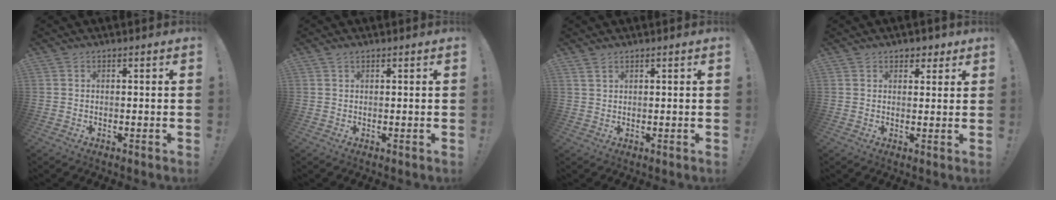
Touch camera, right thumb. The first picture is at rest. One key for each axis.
{"total": 0.8, "fx": 0.6, "fy": 0.4, "fz": 0.3, "tx": -0.006, "ty": -0.001, "tz": 0.012}
{"total": 2.0, "fx": 1.5, "fy": 0.8, "fz": 1.1, "tx": -0.026, "ty": -0.001, "tz": 0.031}
{"total": 3.3, "fx": 2.1, "fy": 2.4, "fz": 0.9, "tx": 0.000, "ty": -0.008, "tz": 0.035}